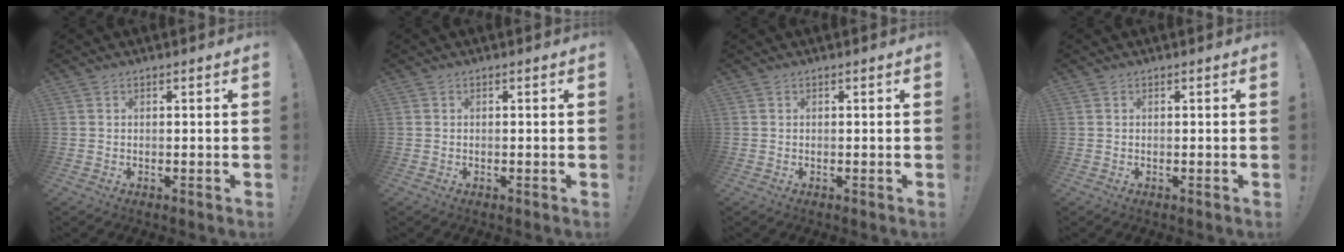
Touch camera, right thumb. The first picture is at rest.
{"total": 0.0}
{"total": 0.0}
{"total": 0.0}